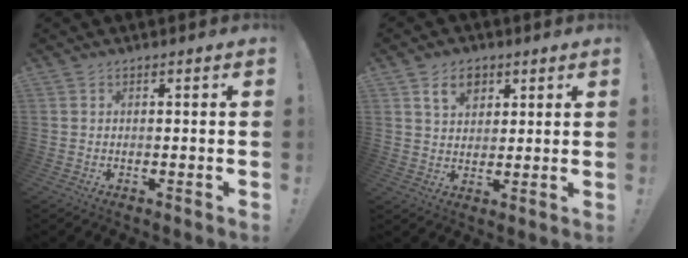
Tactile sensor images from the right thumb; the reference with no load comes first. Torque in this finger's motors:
{"motor_torque": [0.36, 1.08, -0.08, 0.15, 0.04]}